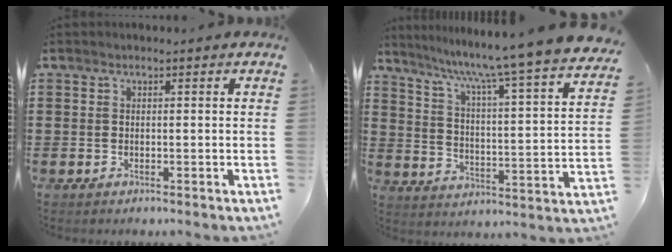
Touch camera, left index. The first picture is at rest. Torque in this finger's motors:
{"motor_torque": [1.47, -0.67, 0.37, 0.21]}